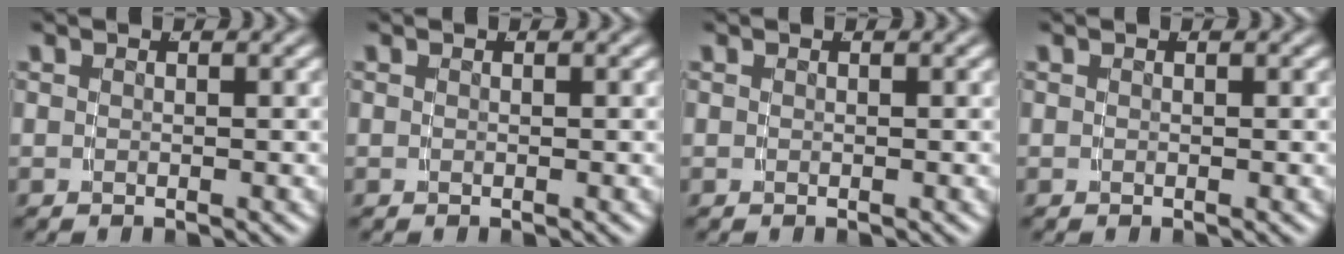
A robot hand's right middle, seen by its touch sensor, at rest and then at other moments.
{"total": 0.0}
{"total": 0.0}
{"total": 0.0}